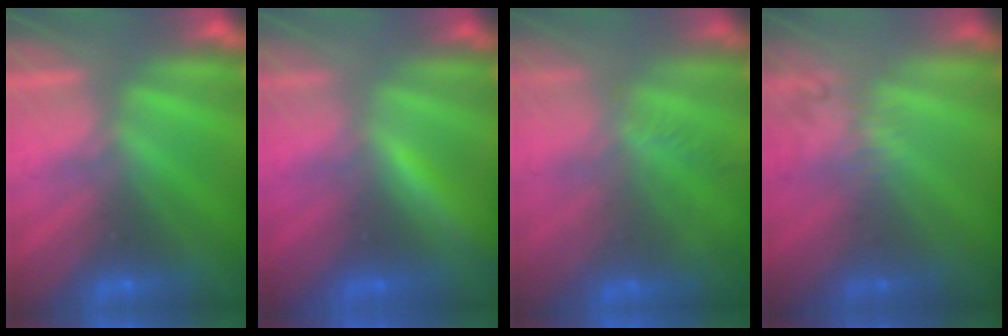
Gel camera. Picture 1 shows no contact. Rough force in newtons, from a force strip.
{"total": 1.9}
{"total": 6.9}
{"total": 2.4}